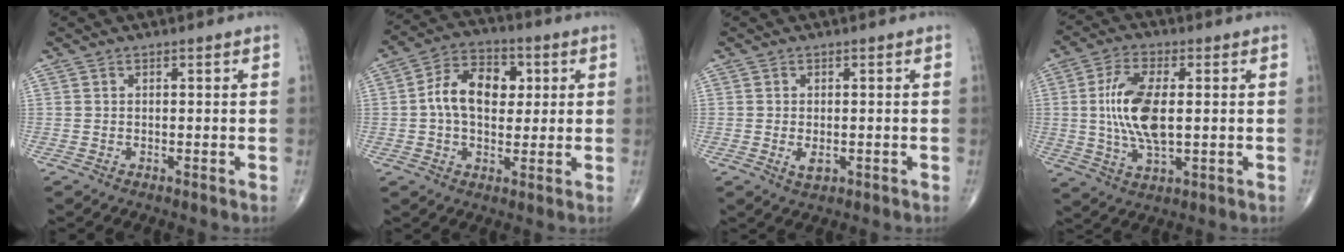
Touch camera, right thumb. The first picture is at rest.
{"total": 11.6, "force": [1.5, 7.7, 8.5], "torque": [-0.125, 0.017, 0.017]}
{"total": 2.3, "force": [-0.5, 1.3, 1.9], "torque": [-0.030, -0.003, -0.006]}
{"total": 12.2, "force": [0.7, 5.4, 10.9], "torque": [-0.220, -0.006, 0.015]}